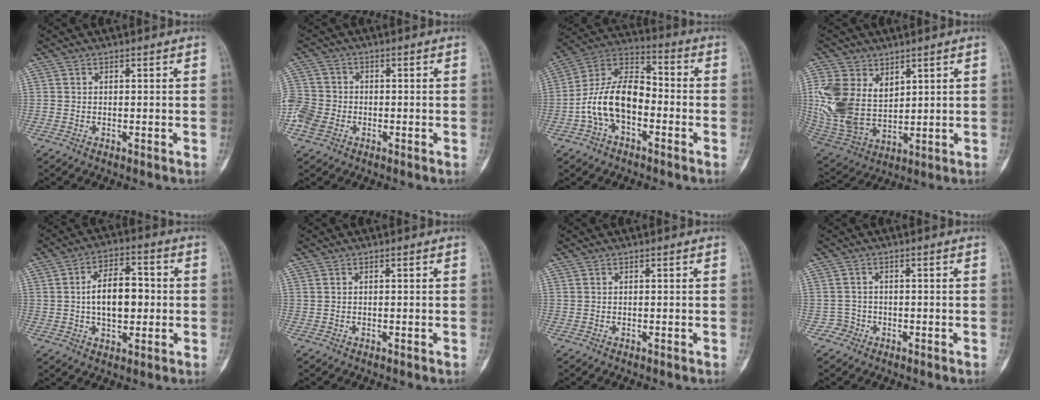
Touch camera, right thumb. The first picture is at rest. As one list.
[{"total": 7.5, "force": [-2.4, 6.1, 3.5], "torque": [-0.079, 0.012, -0.050]}, {"total": 14.2, "force": [-3.7, 8.5, 10.8], "torque": [-0.188, 0.051, -0.076]}, {"total": 15.5, "force": [4.7, 10.8, 10.2], "torque": [-0.211, -0.023, 0.111]}, {"total": 11.1, "force": [0.1, 6.4, 9.0], "torque": [-0.126, 0.018, 0.001]}, {"total": 0.0}, {"total": 0.0}, {"total": 2.0, "force": [-1.0, 1.7, -0.4], "torque": [0.021, 0.010, -0.025]}]